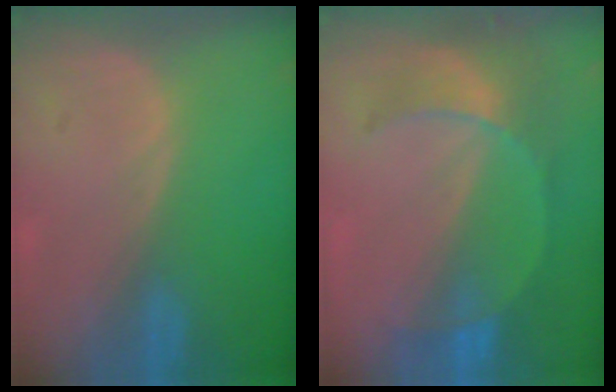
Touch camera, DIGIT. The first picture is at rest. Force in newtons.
{"total": 7.9, "press": 6.9, "slide": 3.9}